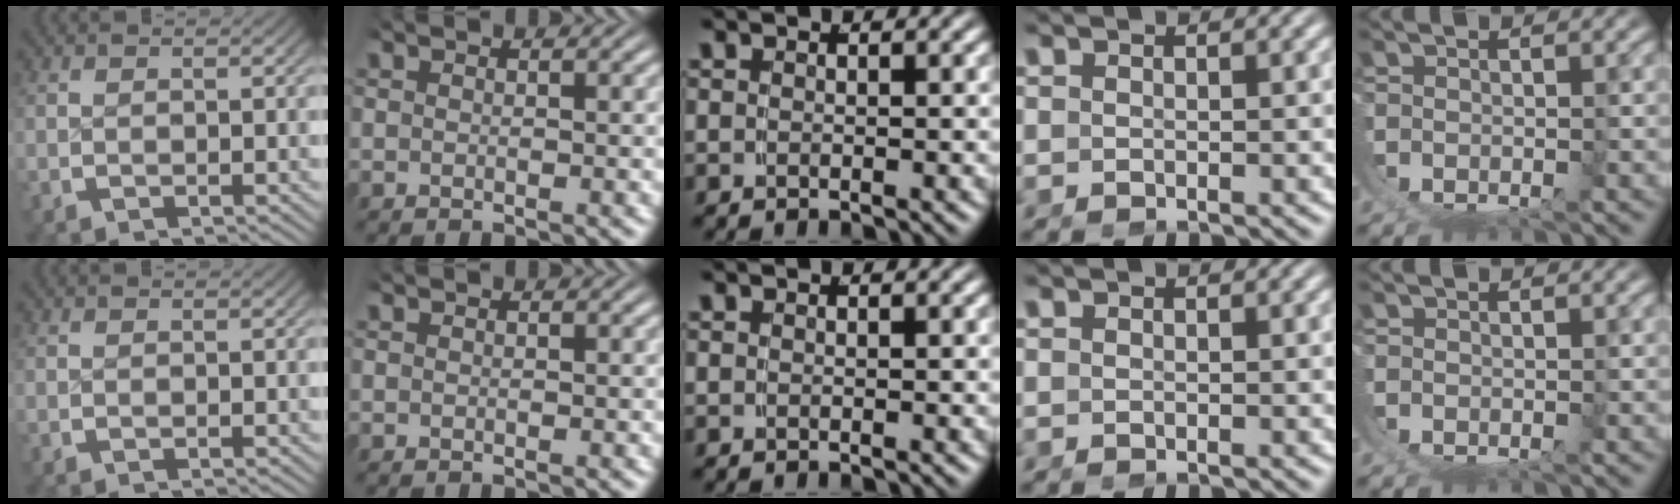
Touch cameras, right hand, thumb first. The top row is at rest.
{}